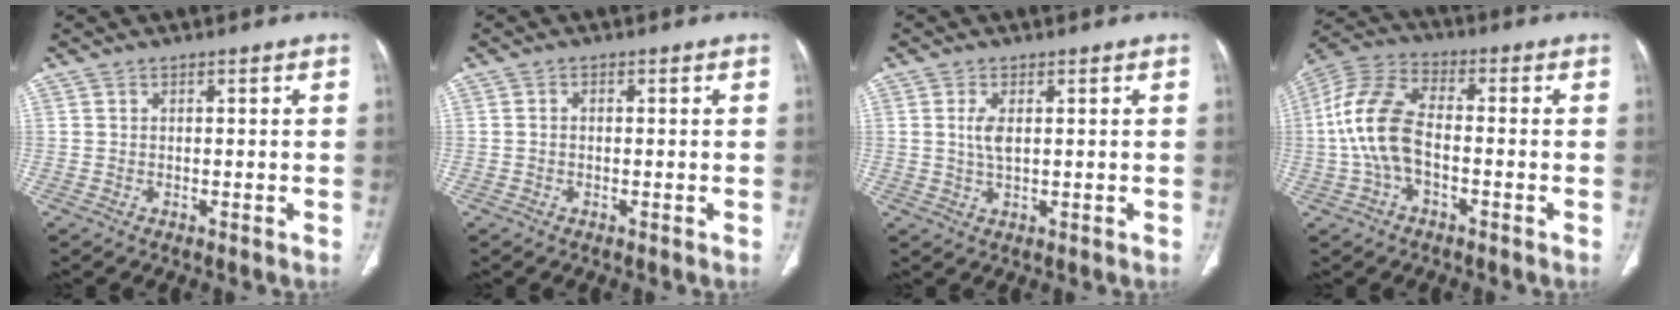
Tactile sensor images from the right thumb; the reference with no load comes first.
{"total": 0.8, "force": [-0.1, 0.6, 0.5], "torque": [-0.010, 0.002, -0.004]}
{"total": 3.2, "force": [0.6, 1.4, 2.9], "torque": [-0.065, -0.002, 0.015]}
{"total": 12.5, "force": [-1.7, 6.9, 10.2], "torque": [-0.225, 0.035, -0.039]}